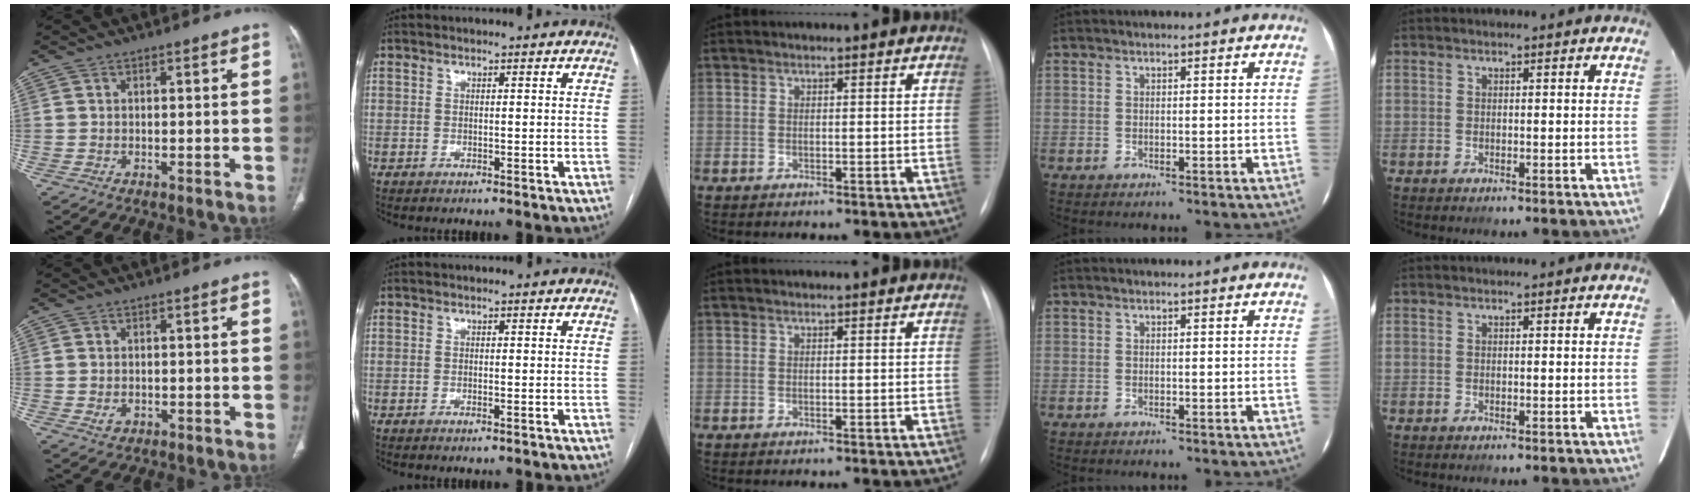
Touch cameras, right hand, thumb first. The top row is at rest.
{"thumb": {"total": 1.8, "force": [-0.3, 1.5, 1.0], "torque": [-0.016, 0.001, 0.001]}, "index": {"total": 0.8, "force": [-0.4, 0.1, 0.6], "torque": [-0.012, -0.002, -0.006]}}